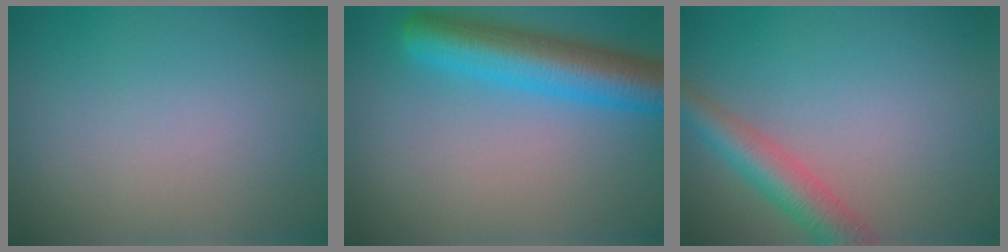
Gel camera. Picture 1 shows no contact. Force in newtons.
{"total": 7.3, "press": 7.3, "slide": 0.2}
{"total": 4.2, "press": 4.2, "slide": 0.1}